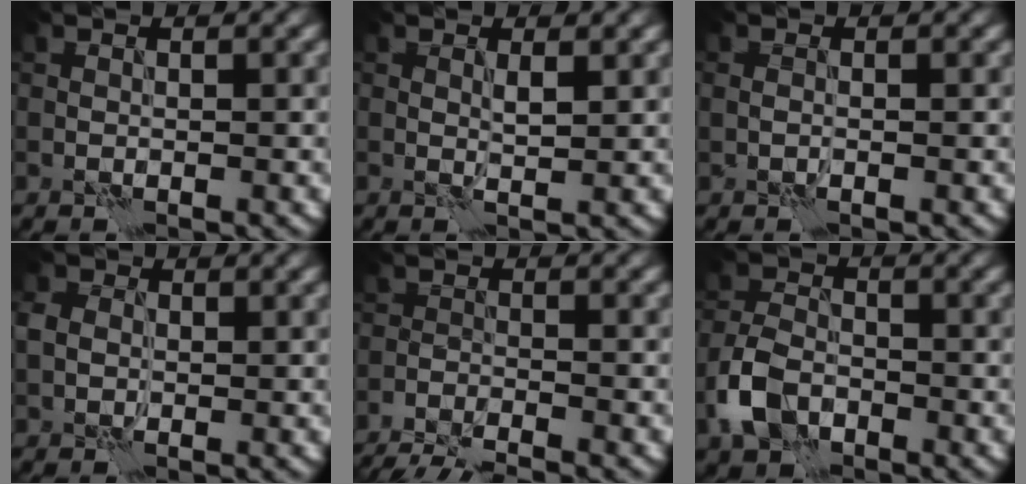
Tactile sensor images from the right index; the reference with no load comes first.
{"total": 1.2, "force": [0.5, 0.2, 1.0], "torque": [-0.019, -0.003, 0.008]}
{"total": 0.7, "force": [-0.1, 0.3, 0.6], "torque": [-0.014, -0.001, 0.000]}
{"total": 2.5, "force": [0.4, 2.1, 1.4], "torque": [-0.034, 0.005, 0.001]}
{"total": 6.3, "force": [-5.7, 1.1, 2.4], "torque": [-0.040, -0.012, -0.092]}
{"total": 4.8, "force": [-2.3, 3.1, 2.8], "torque": [-0.061, 0.001, -0.052]}